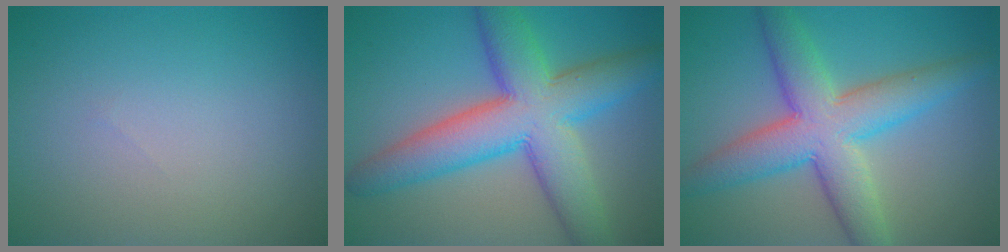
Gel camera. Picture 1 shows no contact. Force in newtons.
{"total": 10.3, "press": 10.3, "slide": 0.2}
{"total": 8.0, "press": 8.0, "slide": 0.2}